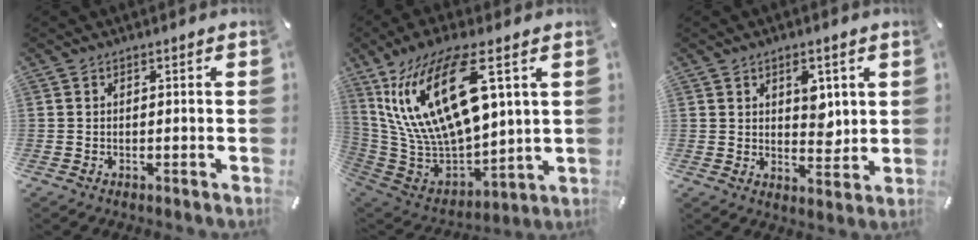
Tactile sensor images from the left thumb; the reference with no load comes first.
{"total": 23.2, "force": [9.6, 10.1, 18.5], "torque": [-0.389, -0.038, 0.159]}
{"total": 6.3, "force": [2.4, 4.3, 3.9], "torque": [-0.030, -0.017, 0.033]}